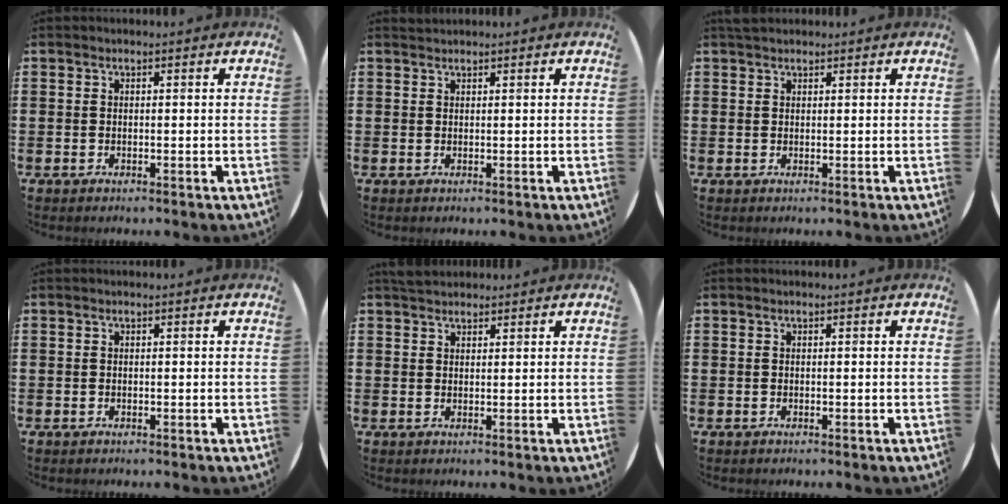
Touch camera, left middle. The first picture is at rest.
{"total": 0.8, "force": [0.7, 0.0, -0.1], "torque": [0.003, 0.002, 0.014]}
{"total": 1.0, "force": [1.0, 0.4, 0.1], "torque": [-0.003, 0.004, 0.018]}
{"total": 0.0}
{"total": 2.0, "force": [1.8, 0.7, 0.1], "torque": [0.003, 0.003, 0.034]}
{"total": 0.0}